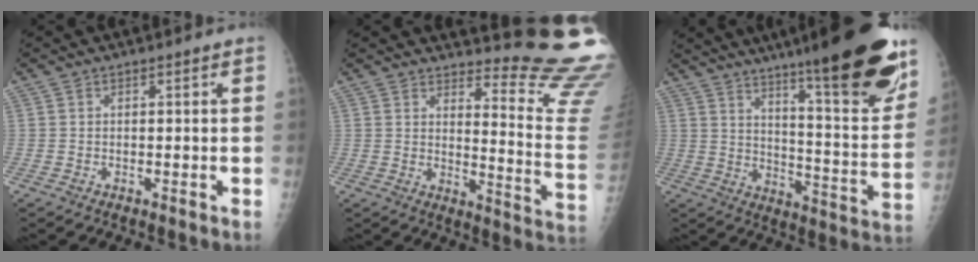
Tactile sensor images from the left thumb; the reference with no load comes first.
{"total": 17.2, "force": [16.6, 0.0, 4.2], "torque": [-0.030, -0.222, 0.186]}
{"total": 27.1, "force": [18.4, 3.5, 19.5], "torque": [-0.264, -0.087, 0.266]}